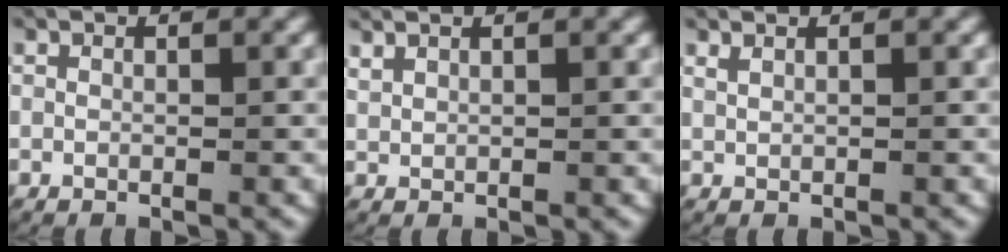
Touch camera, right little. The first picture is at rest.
{"total": 1.5, "force": [1.2, 0.6, 0.6], "torque": [-0.017, 0.004, 0.027]}
{"total": 0.9, "force": [0.7, 0.2, 0.5], "torque": [-0.013, 0.002, 0.017]}